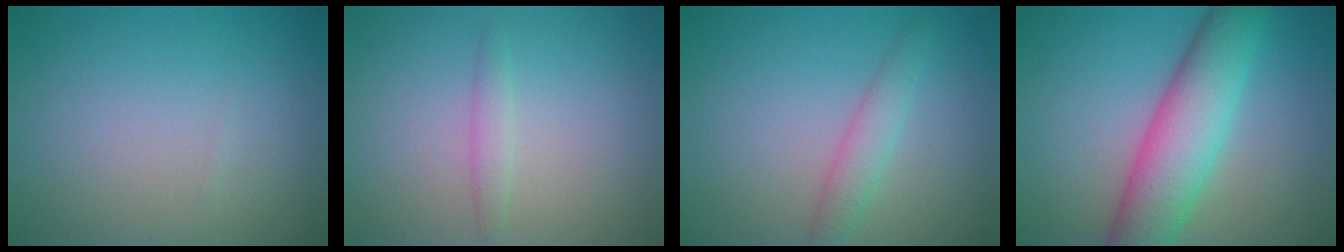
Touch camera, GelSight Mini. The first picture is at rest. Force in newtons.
{"total": 1.2, "press": 1.2, "slide": 0.1}
{"total": 2.1, "press": 2.1, "slide": 0.1}
{"total": 7.6, "press": 7.6, "slide": 0.3}